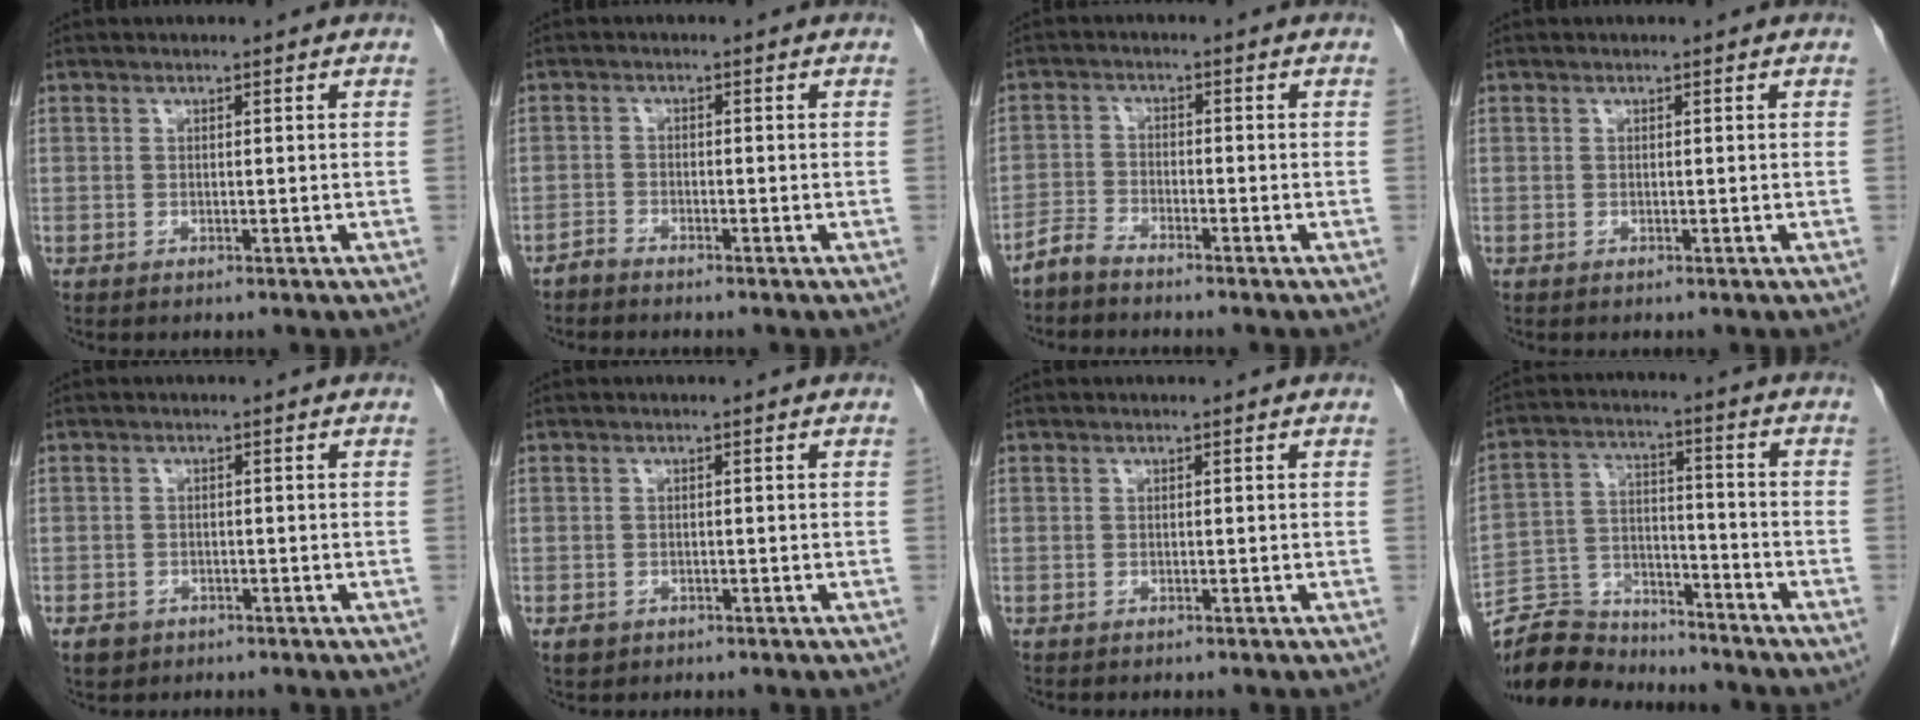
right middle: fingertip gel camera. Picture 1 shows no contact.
{"total": 1.5, "force": [-1.4, 0.2, 0.1], "torque": [-0.003, -0.001, -0.028]}
{"total": 2.7, "force": [-2.7, 0.4, 0.4], "torque": [-0.010, -0.006, -0.055]}
{"total": 0.0}
{"total": 2.4, "force": [-1.5, 1.8, 0.6], "torque": [-0.014, 0.004, -0.020]}
{"total": 1.6, "force": [-0.8, 1.2, 0.5], "torque": [-0.011, 0.003, -0.007]}
{"total": 0.0}
{"total": 11.7, "force": [-11.0, 3.5, 1.3], "torque": [-0.022, 0.028, -0.198]}